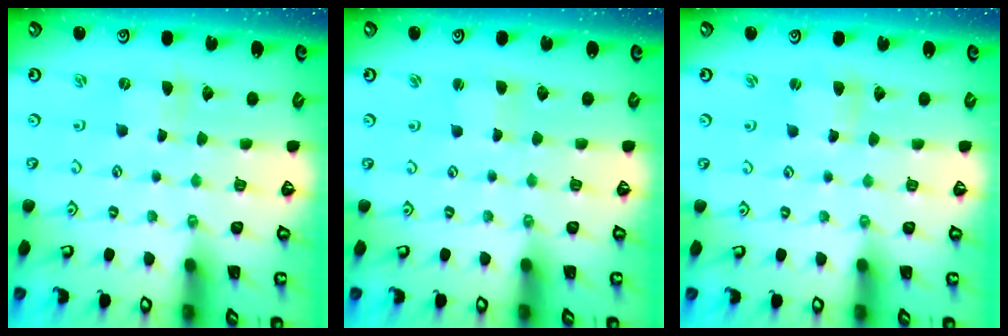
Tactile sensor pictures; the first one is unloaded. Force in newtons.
{"total": 1.1, "press": 1.1, "slide": 0.1}
{"total": 1.5, "press": 1.4, "slide": 0.2}